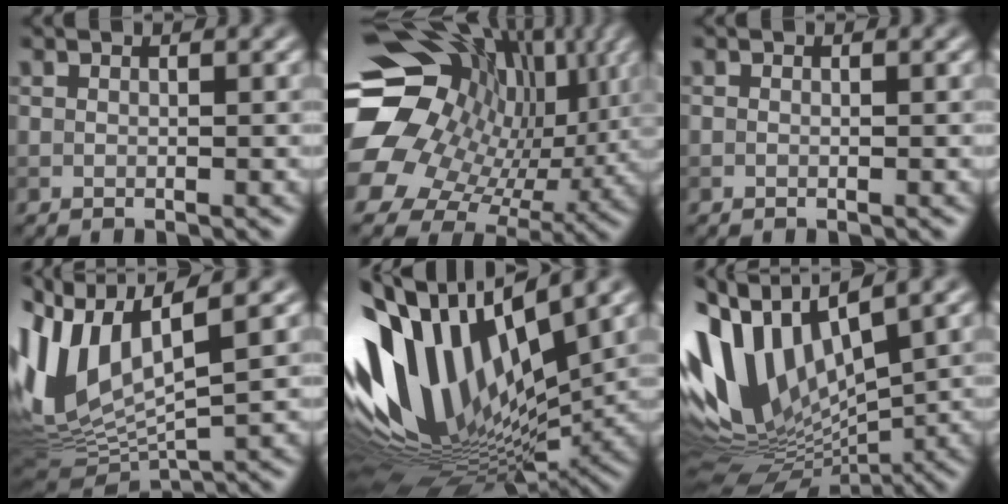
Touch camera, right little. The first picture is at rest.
{"total": 17.7, "force": [3.7, 14.0, 10.2], "torque": [-0.193, 0.010, 0.085]}
{"total": 0.0}
{"total": 10.5, "force": [2.1, 4.9, 9.1], "torque": [-0.207, -0.003, 0.048]}
{"total": 14.4, "force": [2.4, 8.0, 11.8], "torque": [-0.256, 0.020, 0.035]}
{"total": 12.4, "force": [1.7, 7.0, 10.1], "torque": [-0.221, 0.006, 0.025]}